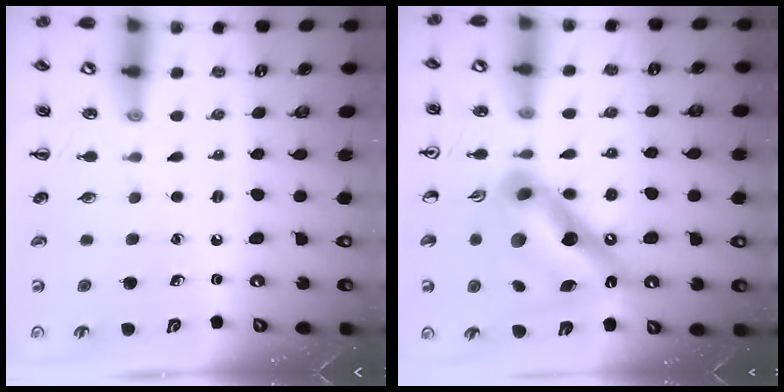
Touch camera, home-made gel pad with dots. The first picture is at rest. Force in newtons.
{"total": 17.6, "press": 17.6, "slide": 0.1}